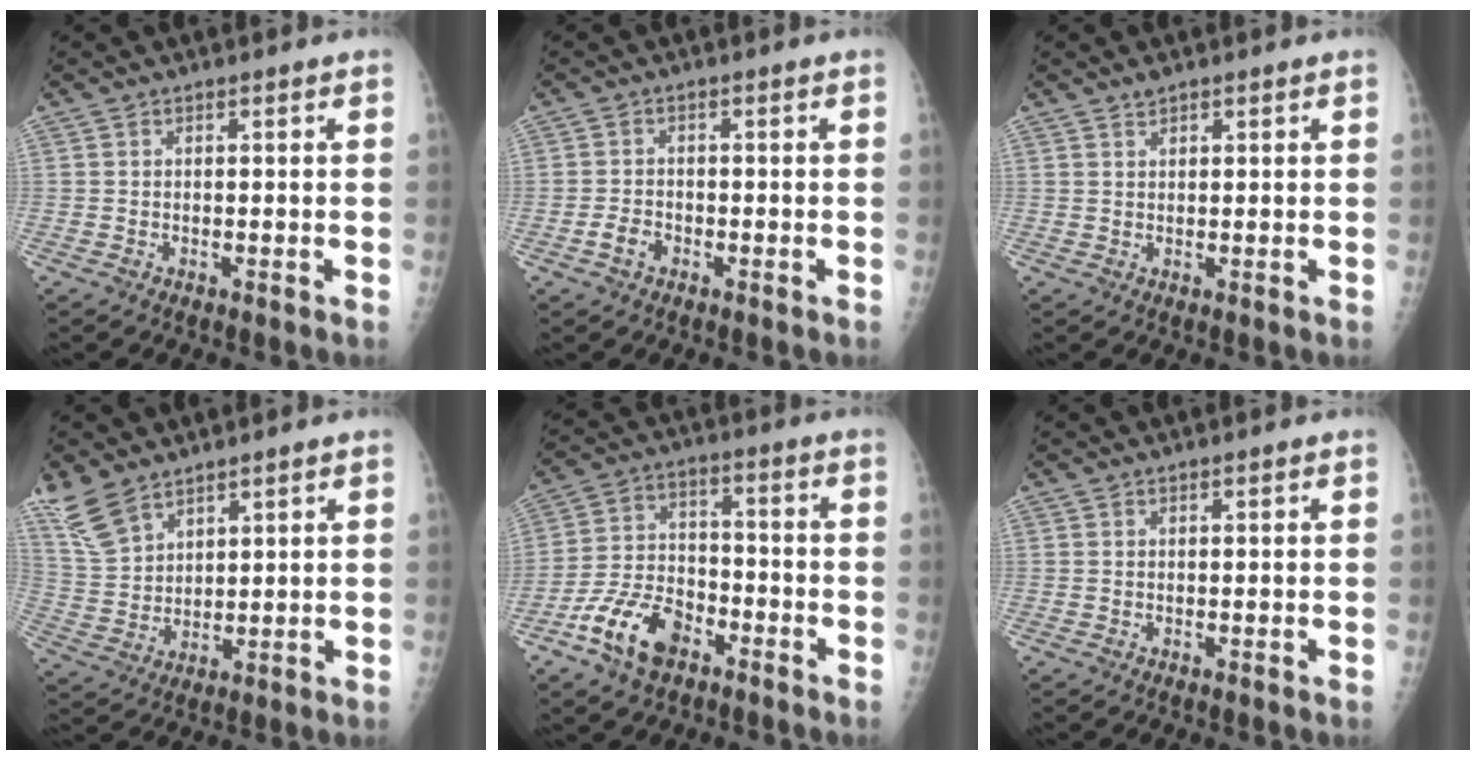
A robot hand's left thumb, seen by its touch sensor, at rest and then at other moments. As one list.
[{"total": 2.7, "force": [-1.5, 1.8, 1.2], "torque": [-0.017, 0.010, -0.026]}, {"total": 1.1, "force": [0.9, 0.6, 0.4], "torque": [0.001, -0.005, 0.016]}, {"total": 8.5, "force": [6.4, 4.3, 3.5], "torque": [-0.065, -0.022, 0.145]}, {"total": 11.9, "force": [-6.9, 7.0, 6.7], "torque": [-0.113, 0.041, -0.130]}, {"total": 0.0}]